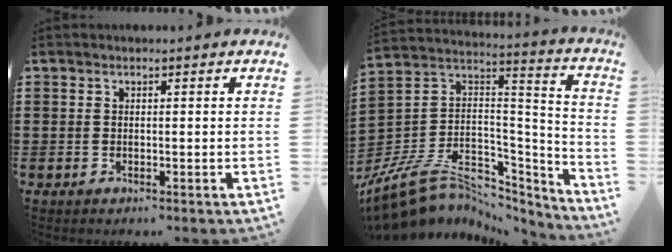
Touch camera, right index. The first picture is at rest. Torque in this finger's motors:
{"motor_torque": [-1.86, 0.28, -0.96, -0.21]}